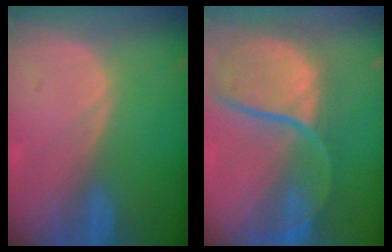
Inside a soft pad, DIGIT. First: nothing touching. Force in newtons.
{"total": 12.1, "press": 9.8, "slide": 7.1}